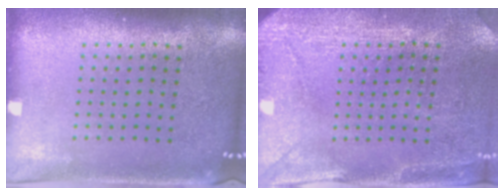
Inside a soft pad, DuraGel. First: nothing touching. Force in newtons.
{"total": 3.0, "press": 2.8, "slide": 1.0}